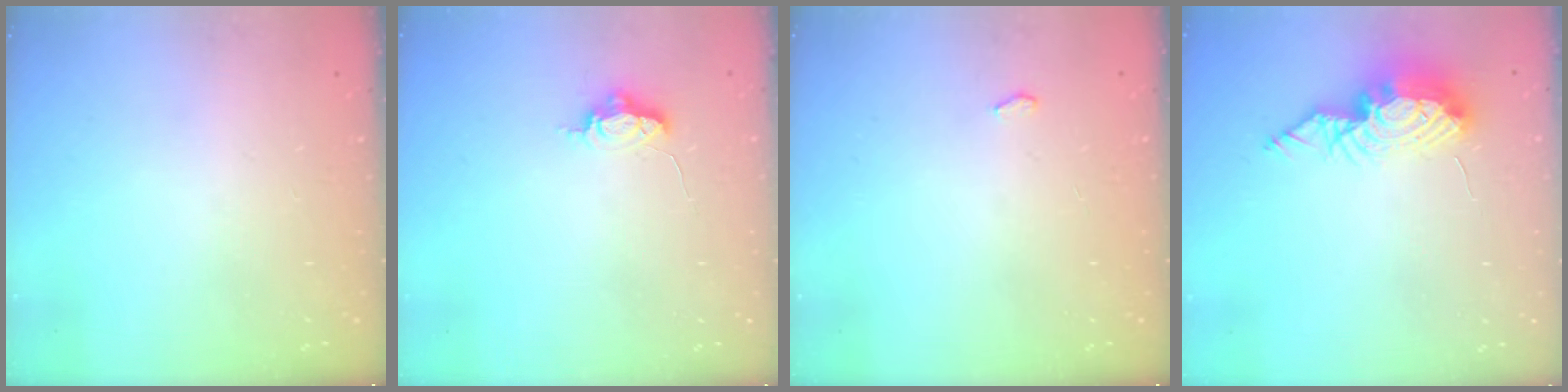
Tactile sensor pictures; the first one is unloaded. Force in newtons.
{"total": 5.3, "press": 5.3, "slide": 0.4}
{"total": 2.6, "press": 2.2, "slide": 1.3}
{"total": 10.7, "press": 10.7, "slide": 1.0}